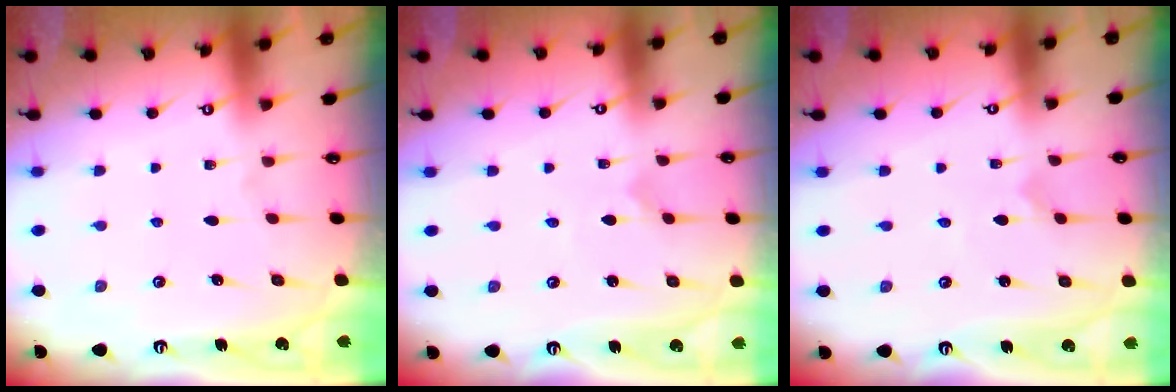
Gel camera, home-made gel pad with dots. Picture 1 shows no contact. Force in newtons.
{"total": 0.0}
{"total": 0.0}